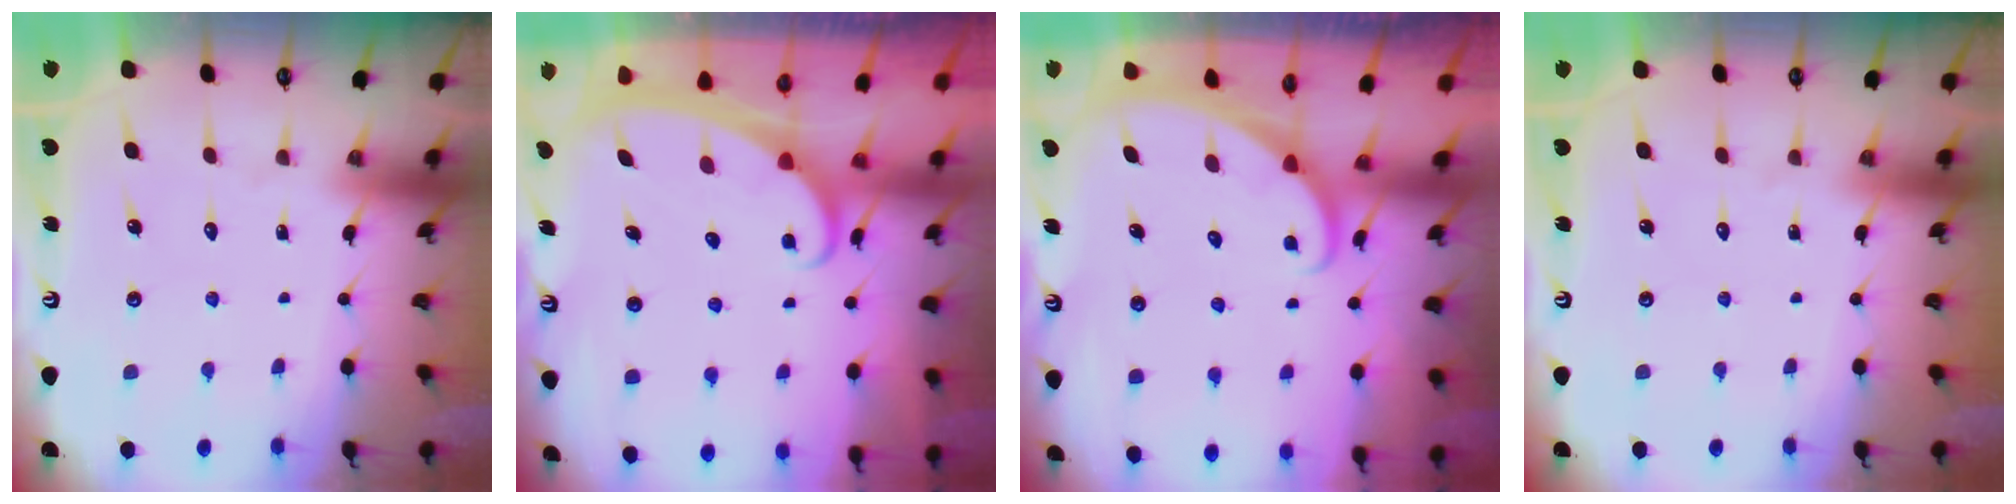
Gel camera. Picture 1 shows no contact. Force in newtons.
{"total": 2.3, "press": 2.3, "slide": 0.3}
{"total": 2.0, "press": 2.0, "slide": 0.0}
{"total": 0.0}